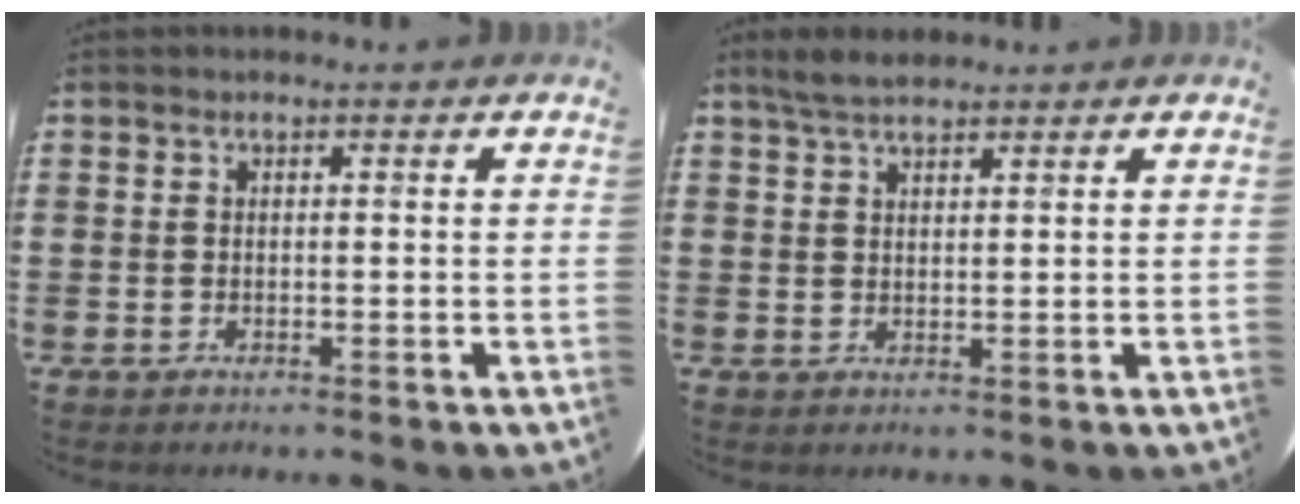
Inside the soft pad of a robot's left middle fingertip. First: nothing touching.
{"total": 3.1, "force": [2.6, 0.8, 1.3], "torque": [-0.030, 0.005, 0.049]}